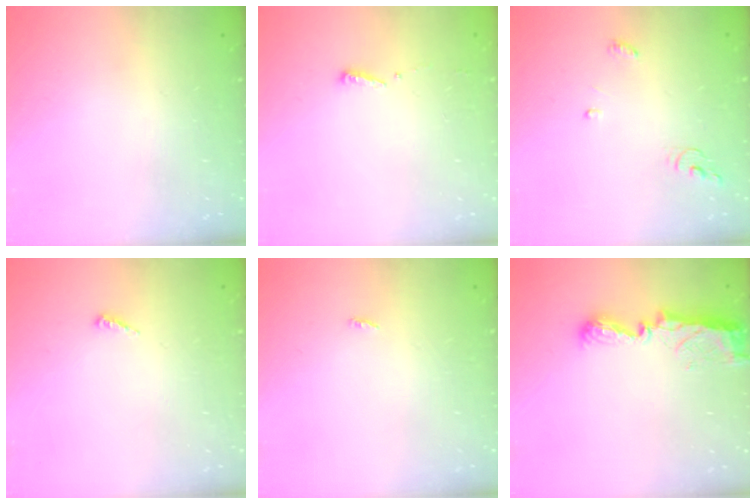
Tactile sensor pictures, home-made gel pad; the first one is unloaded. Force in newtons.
{"total": 3.6, "press": 3.5, "slide": 0.8}
{"total": 4.5, "press": 4.5, "slide": 0.3}
{"total": 3.9, "press": 3.9, "slide": 0.2}
{"total": 1.8, "press": 1.8, "slide": 0.2}
{"total": 8.0, "press": 8.0, "slide": 0.1}